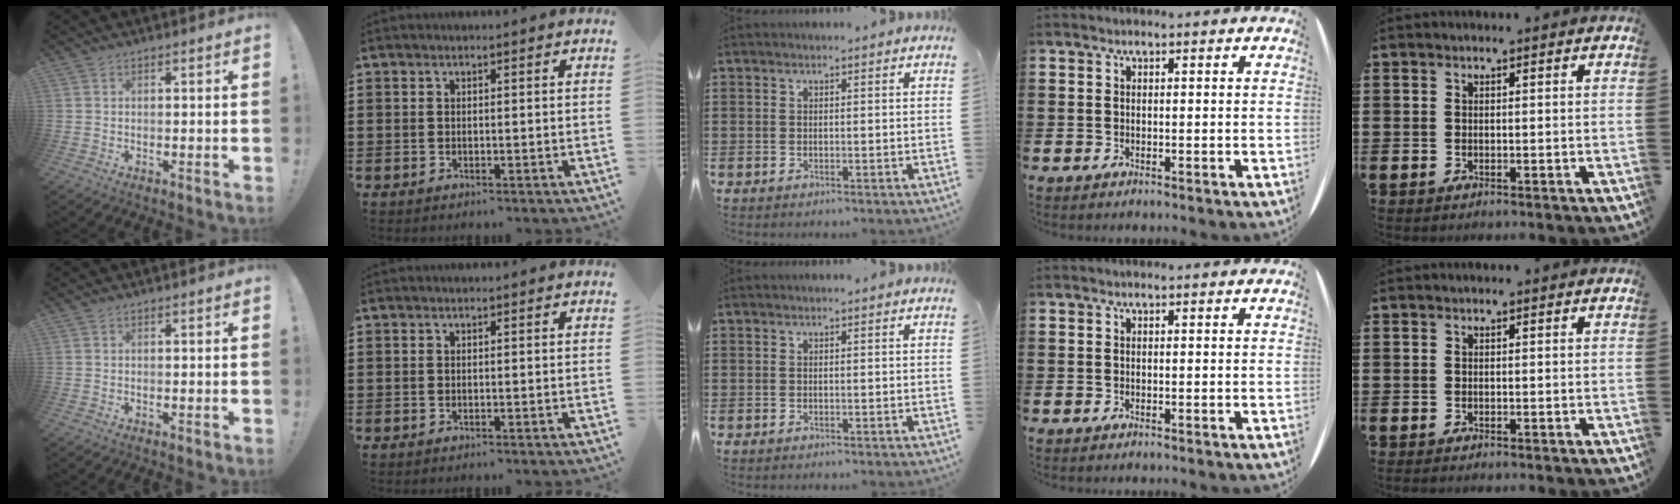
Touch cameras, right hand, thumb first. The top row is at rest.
{}